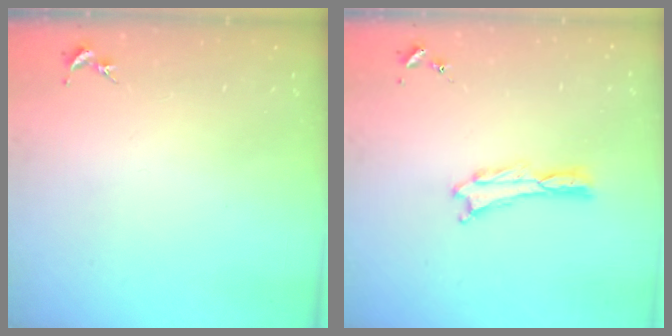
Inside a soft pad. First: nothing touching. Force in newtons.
{"total": 0.0}